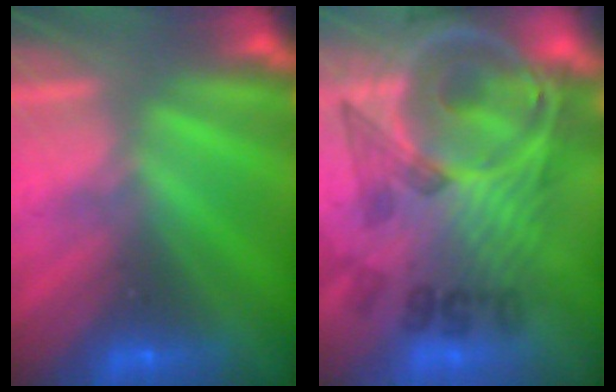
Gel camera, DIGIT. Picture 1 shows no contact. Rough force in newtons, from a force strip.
{"total": 7.3}